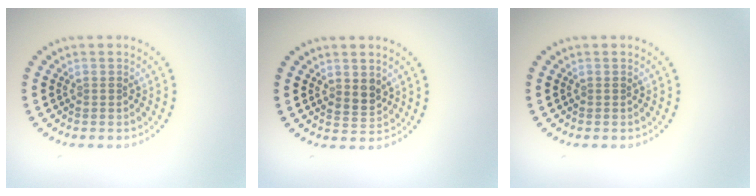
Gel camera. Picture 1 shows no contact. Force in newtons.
{"total": 1.9, "press": 1.8, "slide": 0.7}
{"total": 0.0}